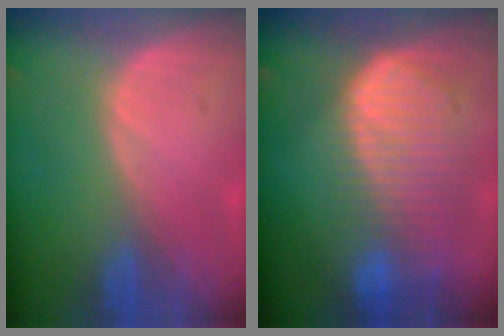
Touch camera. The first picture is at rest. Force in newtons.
{"total": 10.3, "press": 8.9, "slide": 5.3}